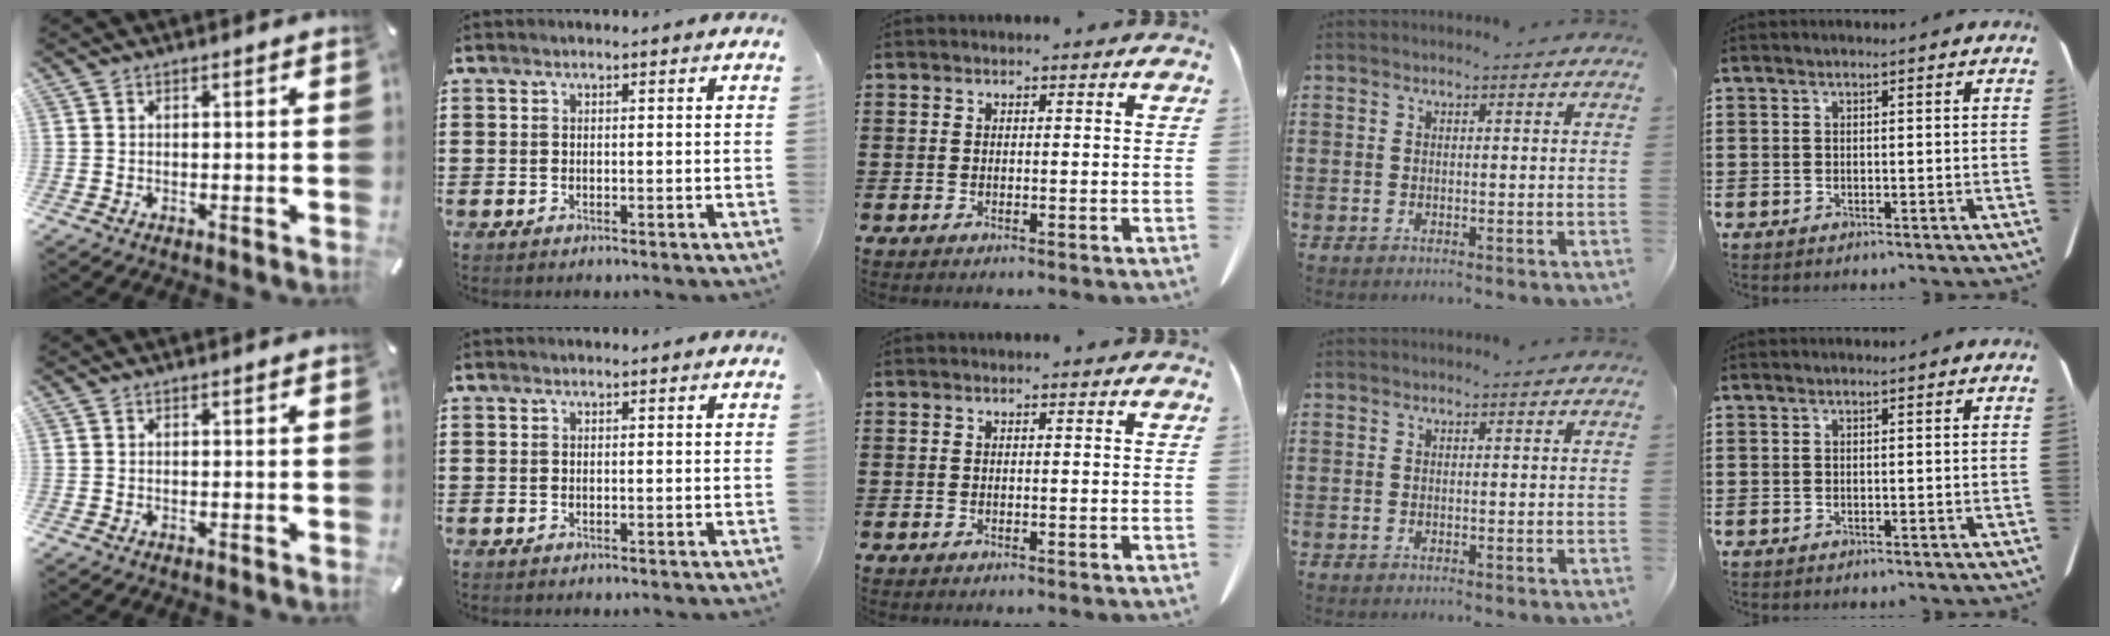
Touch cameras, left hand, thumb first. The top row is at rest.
{}